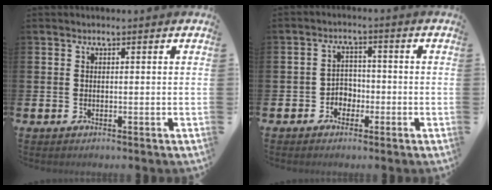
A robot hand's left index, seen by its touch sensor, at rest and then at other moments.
{"total": 2.9, "force": [-1.7, 2.2, 0.6], "torque": [-0.025, 0.010, -0.040]}